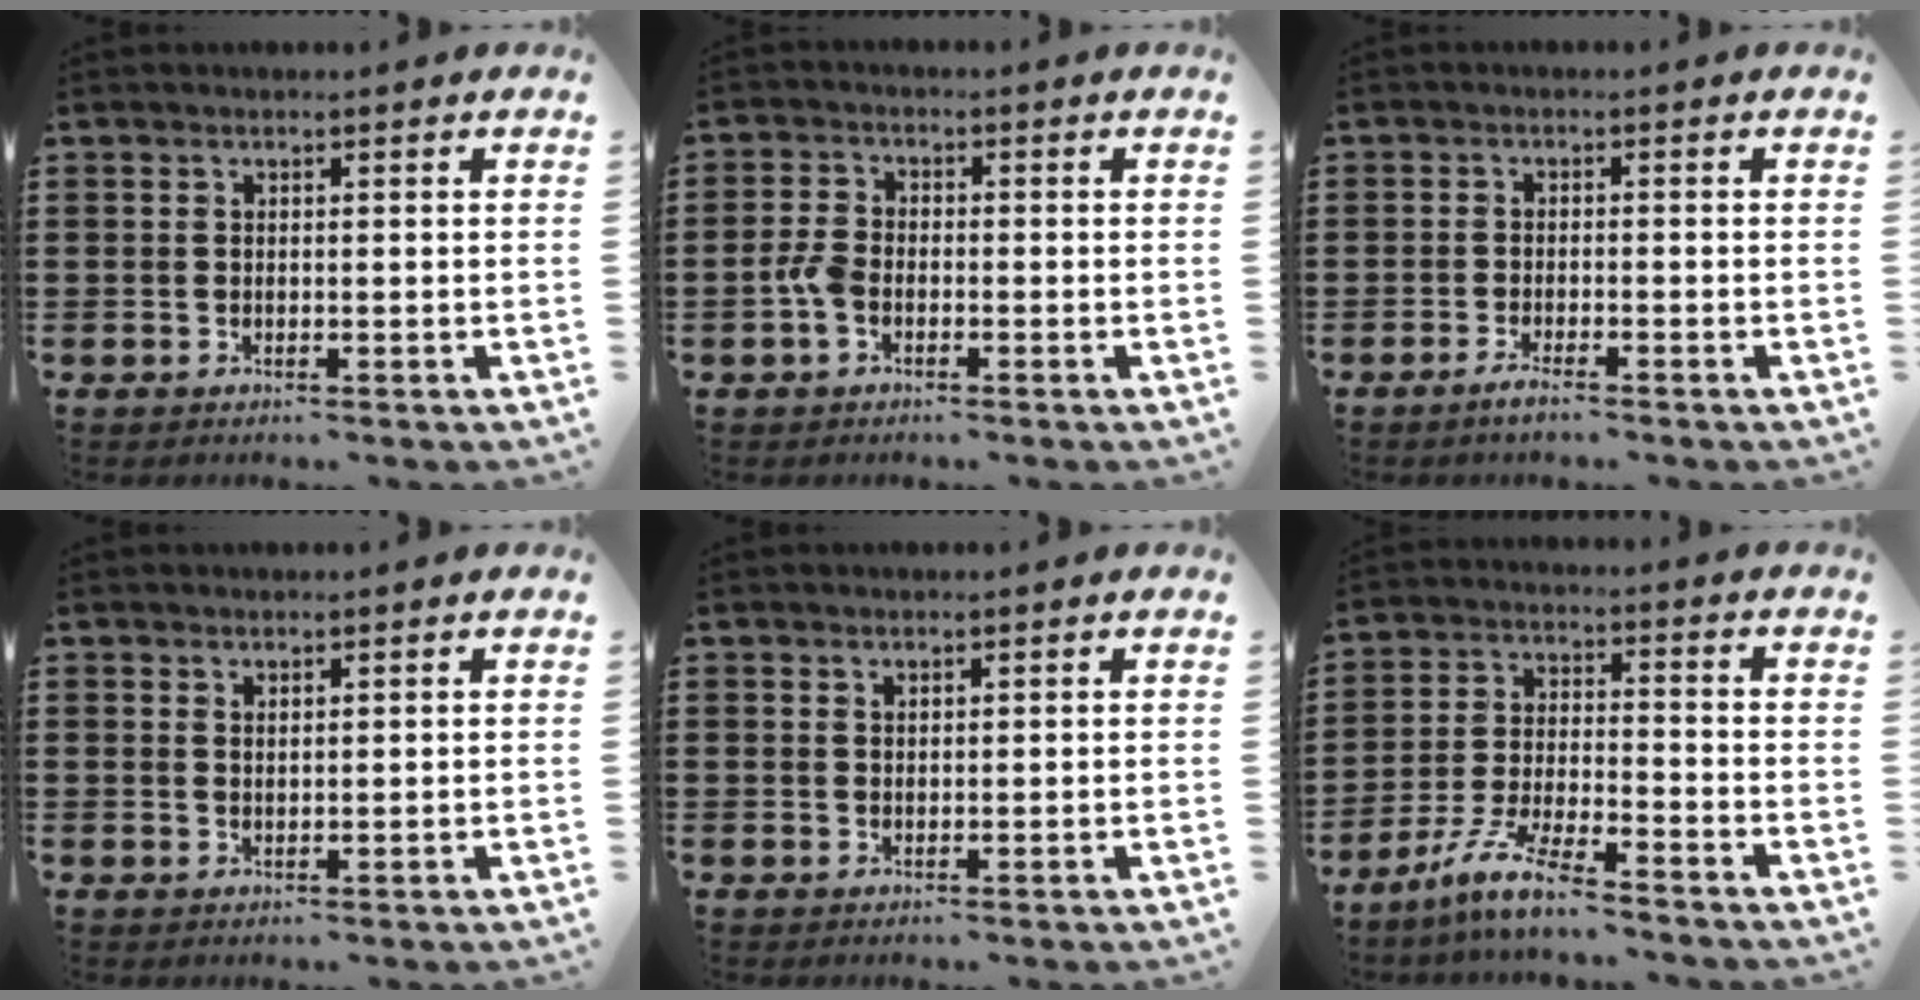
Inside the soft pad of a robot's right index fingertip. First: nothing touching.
{"total": 3.3, "force": [-1.2, 1.9, 2.4], "torque": [-0.064, -0.003, -0.026]}
{"total": 1.9, "force": [-1.6, 0.1, 1.0], "torque": [-0.018, 0.000, -0.028]}
{"total": 1.1, "force": [1.1, 0.3, 0.2], "torque": [-0.005, 0.001, 0.020]}
{"total": 0.9, "force": [0.8, 0.4, 0.1], "torque": [-0.003, 0.002, 0.016]}
{"total": 7.6, "force": [-6.5, 0.4, 4.0], "torque": [-0.104, -0.009, -0.132]}